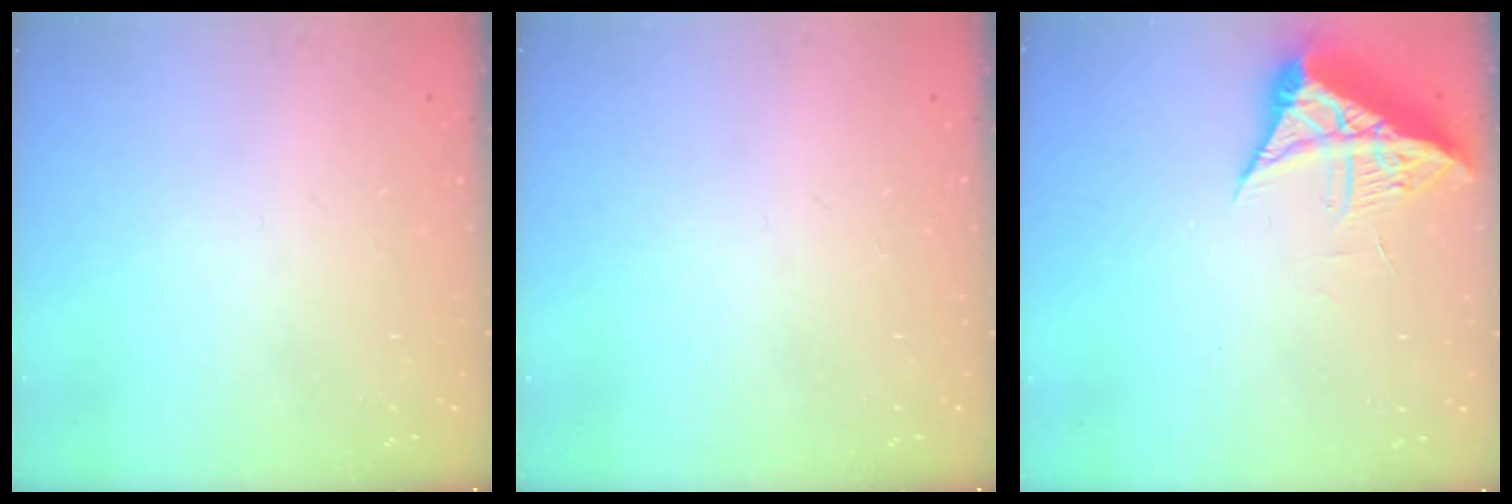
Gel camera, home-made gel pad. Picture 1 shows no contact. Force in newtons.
{"total": 0.0}
{"total": 8.1, "press": 8.0, "slide": 0.8}